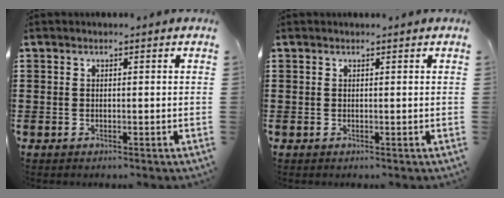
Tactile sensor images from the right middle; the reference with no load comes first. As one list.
[{"total": 0.0}]